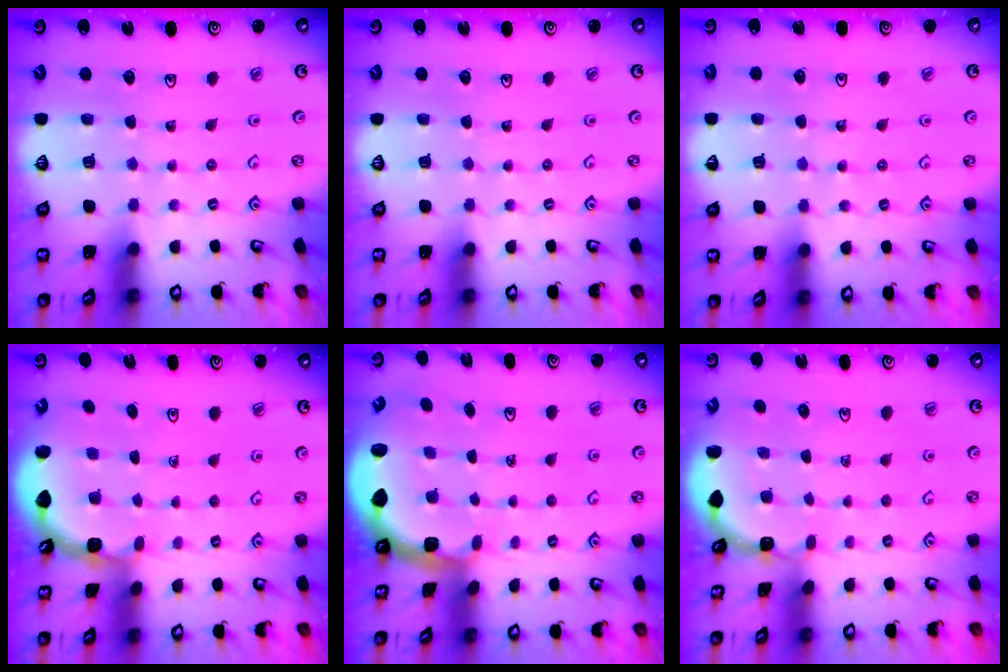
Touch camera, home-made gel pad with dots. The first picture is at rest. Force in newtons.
{"total": 0.0}
{"total": 3.0, "press": 2.9, "slide": 0.6}
{"total": 2.1, "press": 2.1, "slide": 0.2}
{"total": 2.7, "press": 2.2, "slide": 1.5}
{"total": 1.0, "press": 0.9, "slide": 0.2}